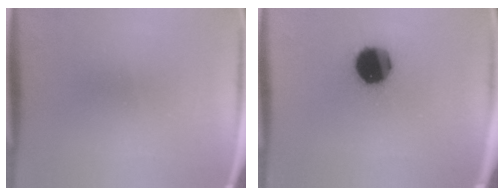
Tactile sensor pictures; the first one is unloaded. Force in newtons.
{"total": 15.9}